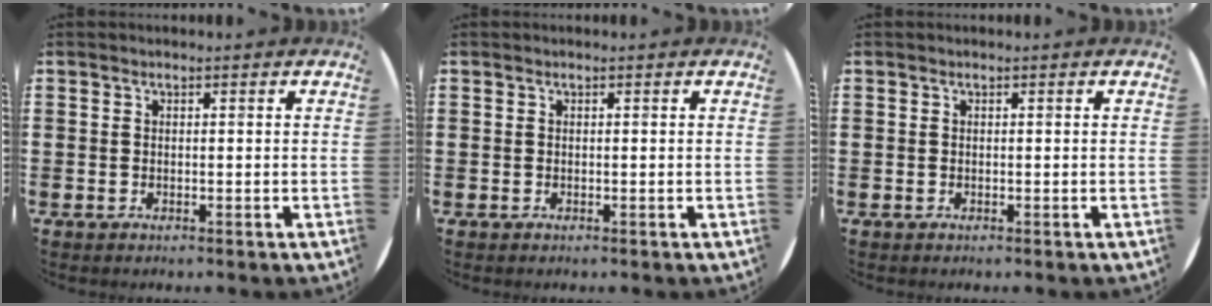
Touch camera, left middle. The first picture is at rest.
{"total": 0.0}
{"total": 0.0}